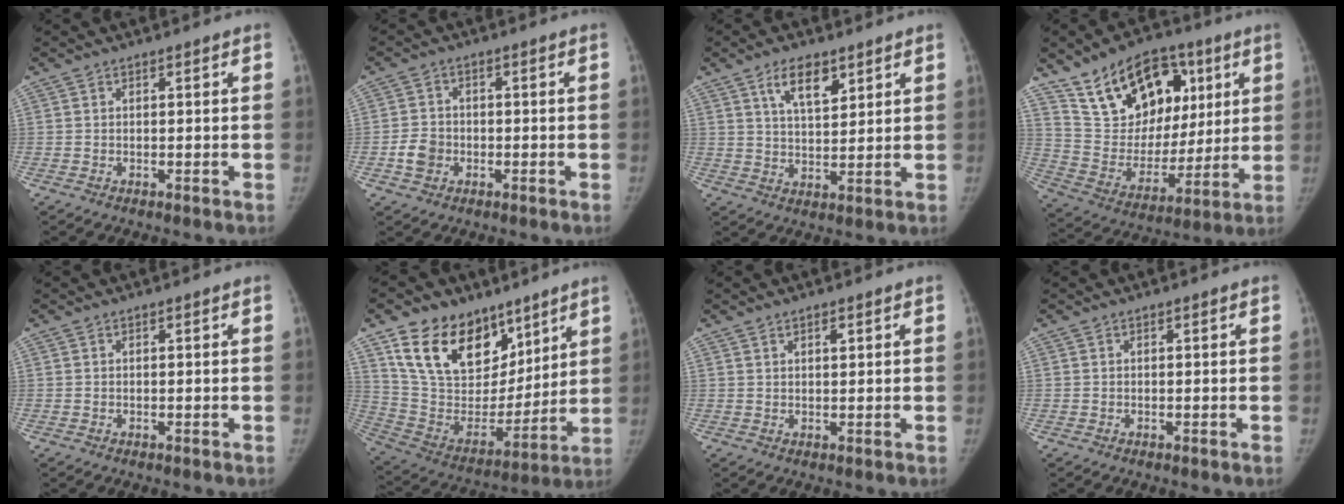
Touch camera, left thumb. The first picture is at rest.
{"total": 4.6, "force": [-1.4, 3.9, 2.1], "torque": [-0.027, 0.011, -0.026]}
{"total": 7.6, "force": [4.4, 3.6, 5.1], "torque": [-0.069, -0.028, 0.078]}
{"total": 22.5, "force": [10.7, 14.6, 13.4], "torque": [-0.170, -0.022, 0.193]}
{"total": 0.0}
{"total": 22.7, "force": [13.6, 14.6, 10.7], "torque": [-0.148, -0.048, 0.254]}
{"total": 1.6, "force": [0.9, 0.8, 1.0], "torque": [-0.012, -0.004, 0.015]}
{"total": 0.0}